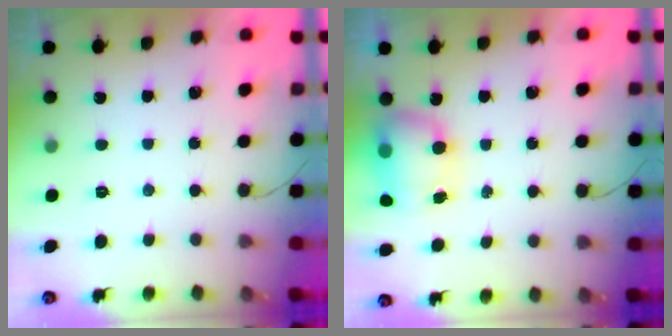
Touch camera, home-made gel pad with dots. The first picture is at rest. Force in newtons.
{"total": 7.7, "press": 7.6, "slide": 1.3}